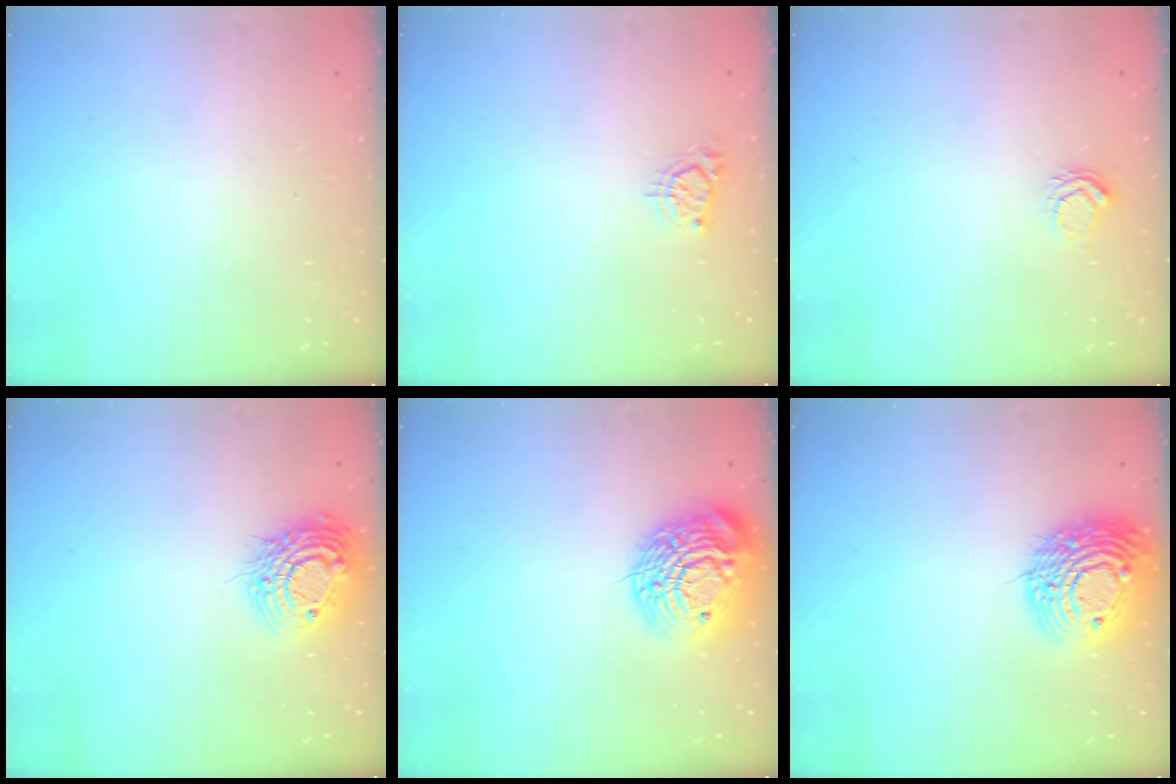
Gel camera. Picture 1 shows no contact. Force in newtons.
{"total": 2.5, "press": 2.5, "slide": 0.4}
{"total": 5.1, "press": 5.1, "slide": 0.6}
{"total": 13.9, "press": 13.9, "slide": 1.0}
{"total": 17.4, "press": 17.4, "slide": 1.4}
{"total": 17.1, "press": 17.0, "slide": 1.6}